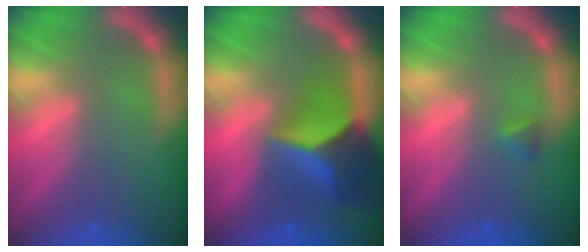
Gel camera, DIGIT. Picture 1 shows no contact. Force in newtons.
{"total": 9.5}
{"total": 0.9}